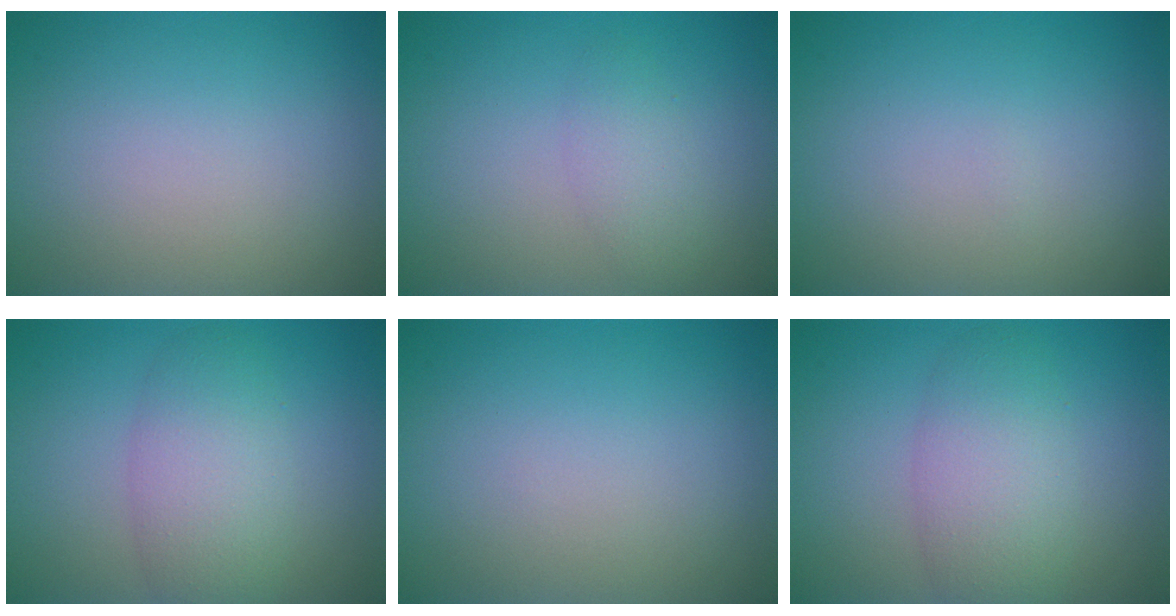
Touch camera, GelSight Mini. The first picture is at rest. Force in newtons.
{"total": 1.8, "press": 1.8, "slide": 0.1}
{"total": 0.0}
{"total": 4.5, "press": 4.5, "slide": 0.2}
{"total": 0.0}
{"total": 4.5, "press": 4.5, "slide": 0.2}